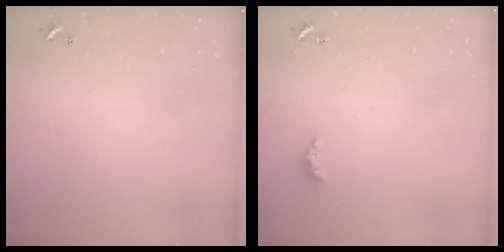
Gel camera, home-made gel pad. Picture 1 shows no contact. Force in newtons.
{"total": 2.8, "press": 2.7, "slide": 0.6}